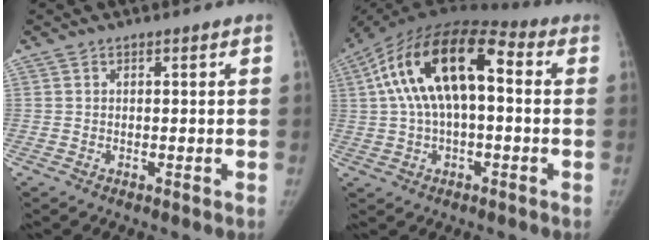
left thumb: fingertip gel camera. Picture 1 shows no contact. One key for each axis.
{"total": 18.4, "fx": 2.7, "fy": 9.1, "fz": 15.8, "tx": -0.284, "ty": 0.047, "tz": 0.035}